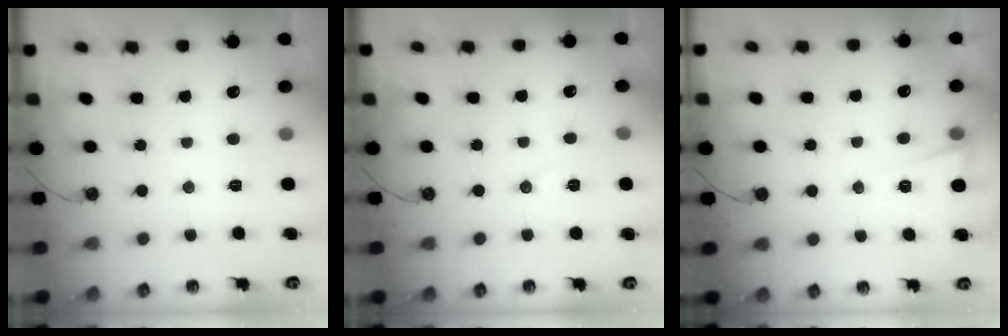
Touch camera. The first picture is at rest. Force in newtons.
{"total": 6.0, "press": 4.0, "slide": 4.5}
{"total": 2.8, "press": 2.4, "slide": 1.4}